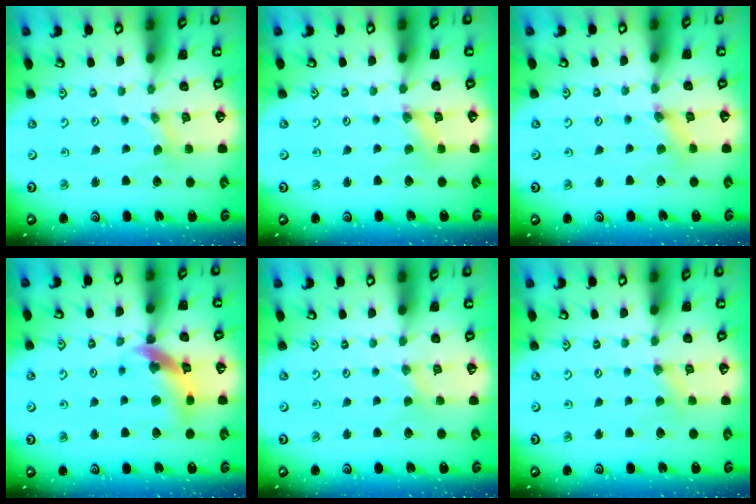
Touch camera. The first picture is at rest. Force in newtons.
{"total": 1.5, "press": 1.4, "slide": 0.2}
{"total": 2.4, "press": 2.3, "slide": 0.4}
{"total": 14.1, "press": 14.1, "slide": 1.6}
{"total": 1.0, "press": 1.0, "slide": 0.3}
{"total": 2.0, "press": 2.0, "slide": 0.5}